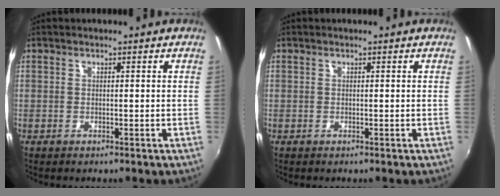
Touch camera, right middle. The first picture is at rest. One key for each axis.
{"total": 0.0}